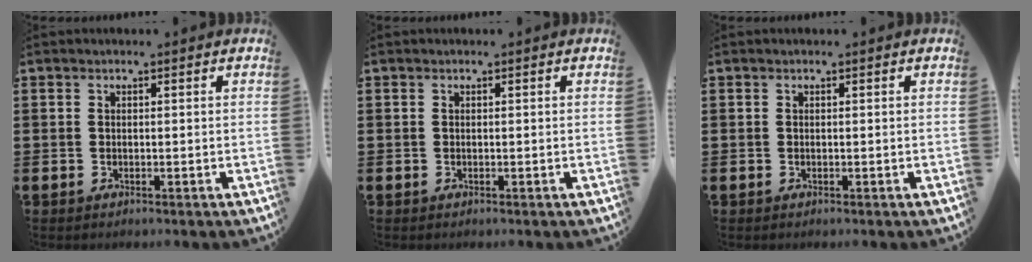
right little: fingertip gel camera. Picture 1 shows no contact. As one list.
[{"total": 0.0}, {"total": 0.0}]